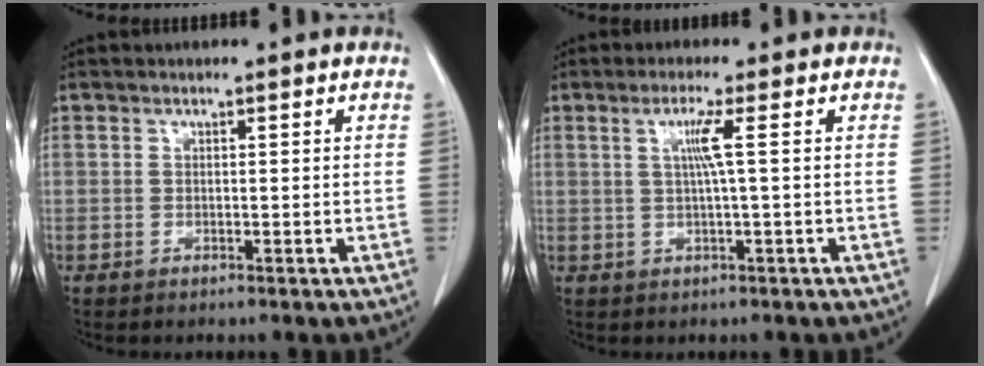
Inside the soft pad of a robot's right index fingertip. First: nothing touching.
{"total": 3.4, "force": [0.7, -0.8, 3.2], "torque": [-0.067, 0.002, 0.014]}